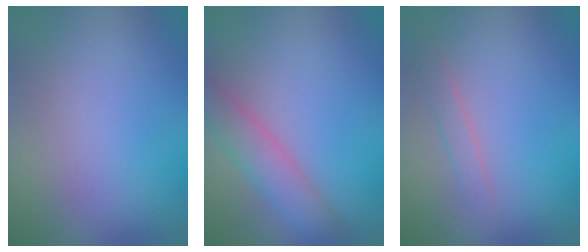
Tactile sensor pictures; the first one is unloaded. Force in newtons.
{"total": 4.1, "press": 4.1, "slide": 0.2}
{"total": 1.3, "press": 1.3, "slide": 0.1}